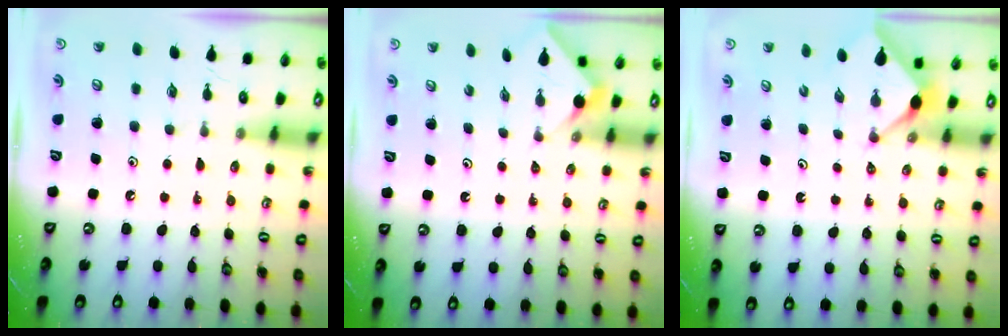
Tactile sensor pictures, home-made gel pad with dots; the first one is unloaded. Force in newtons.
{"total": 2.7, "press": 2.7, "slide": 0.4}
{"total": 2.9, "press": 2.9, "slide": 0.3}